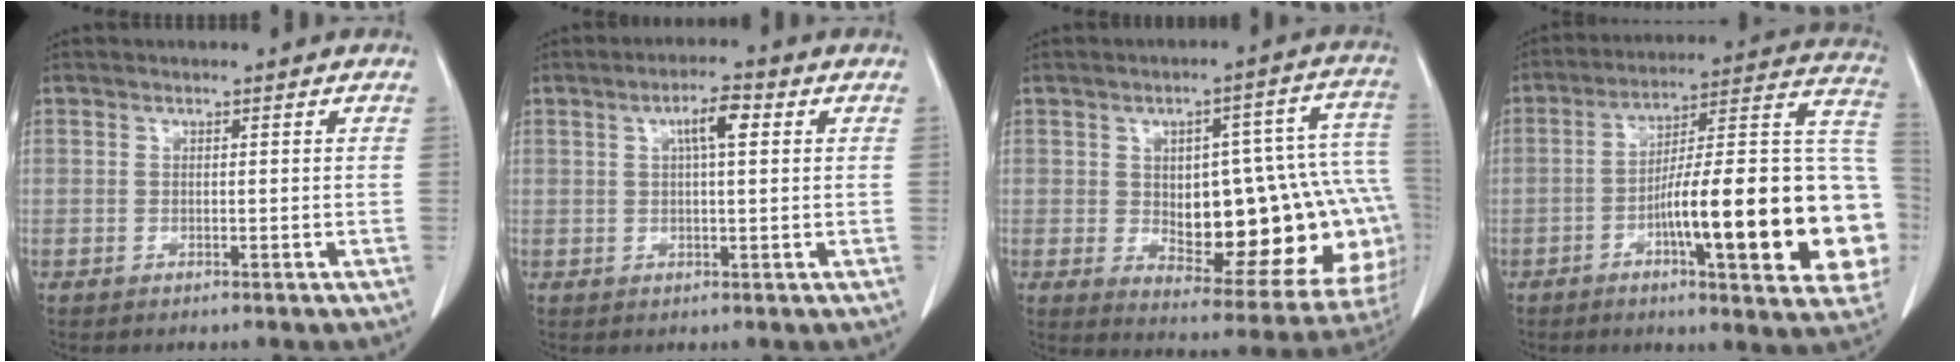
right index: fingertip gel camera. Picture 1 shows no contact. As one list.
[{"total": 4.4, "force": [1.4, 0.9, 4.1], "torque": [-0.073, 0.010, 0.023]}, {"total": 23.8, "force": [-1.8, 8.7, 22.1], "torque": [-0.204, 0.042, 0.008]}, {"total": 26.1, "force": [-6.2, 4.3, 25.0], "torque": [-0.266, 0.022, -0.084]}]